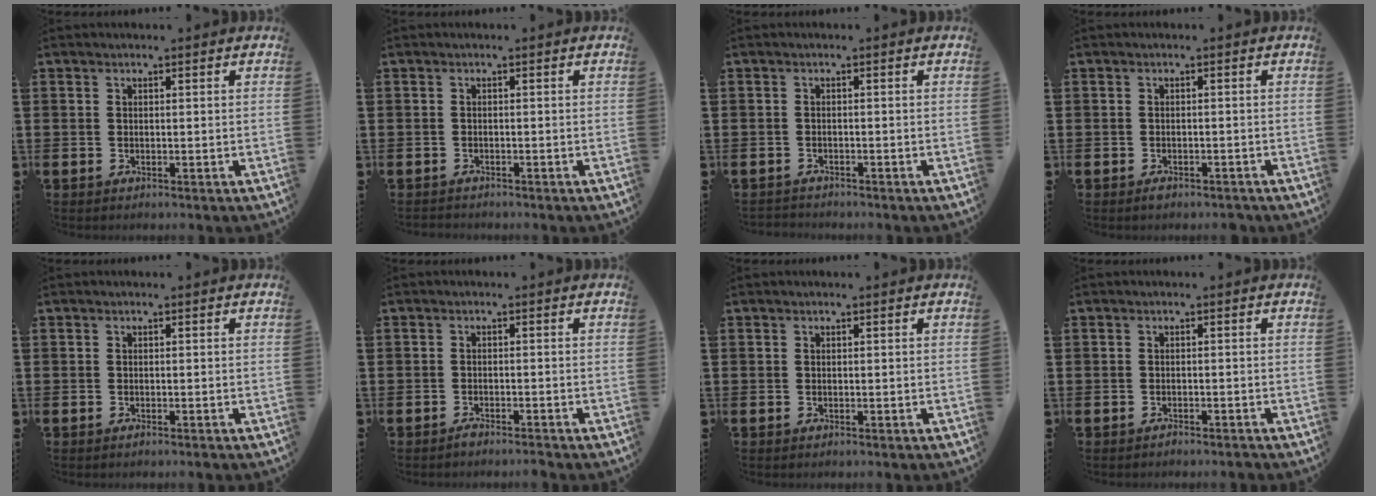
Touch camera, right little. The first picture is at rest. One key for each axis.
{"total": 0.6, "fx": -0.5, "fy": 0.1, "fz": -0.1, "tx": -0.001, "ty": -0.001, "tz": -0.012}
{"total": 0.8, "fx": -0.8, "fy": 0.1, "fz": -0.1, "tx": -0.001, "ty": 0.000, "tz": -0.017}
{"total": 0.7, "fx": -0.6, "fy": 0.4, "fz": 0.3, "tx": -0.009, "ty": 0.001, "tz": -0.012}
{"total": 0.0}
{"total": 1.0, "fx": -1.0, "fy": 0.0, "fz": 0.2, "tx": -0.006, "ty": 0.001, "tz": -0.019}
{"total": 0.0}
{"total": 0.6, "fx": -0.6, "fy": 0.0, "fz": -0.1, "tx": 0.006, "ty": -0.003, "tz": -0.014}